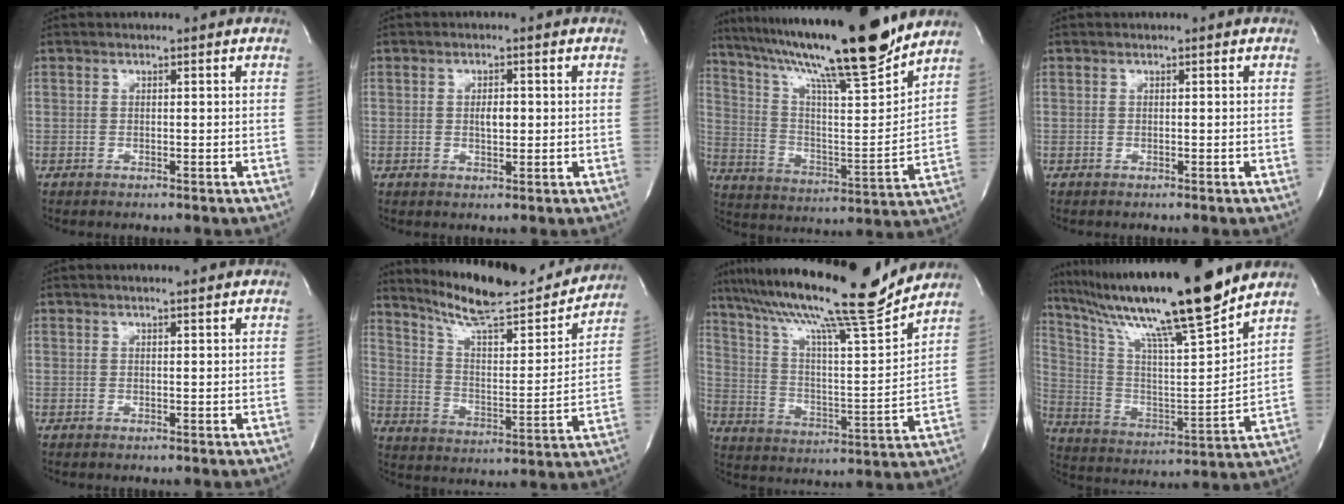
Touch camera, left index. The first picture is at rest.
{"total": 2.4, "force": [0.1, 1.0, 2.1], "torque": [-0.037, -0.001, 0.001]}
{"total": 24.0, "force": [19.3, 1.1, 14.1], "torque": [-0.247, -0.015, 0.310]}
{"total": 0.0}
{"total": 1.5, "force": [1.2, -0.1, 0.9], "torque": [-0.015, 0.007, 0.020]}
{"total": 21.4, "force": [19.2, 2.9, 9.1], "torque": [-0.146, -0.013, 0.286]}
{"total": 21.5, "force": [17.8, 0.3, 12.0], "torque": [-0.214, -0.008, 0.286]}
{"total": 22.0, "force": [17.7, -0.5, 13.0], "torque": [-0.234, -0.013, 0.302]}